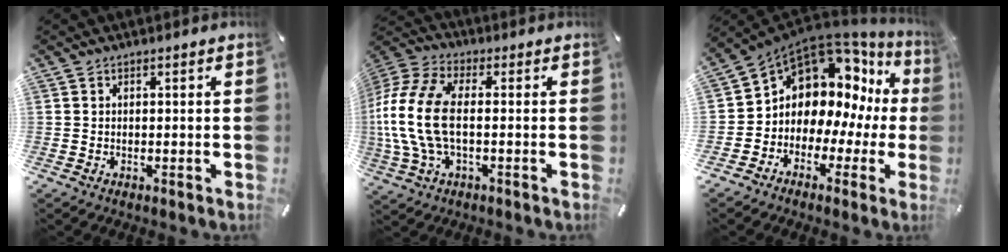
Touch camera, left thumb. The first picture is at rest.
{"total": 14.9, "force": [-1.1, 8.0, 12.6], "torque": [-0.281, -0.005, -0.022]}
{"total": 10.2, "force": [5.2, 8.1, 3.4], "torque": [-0.064, -0.070, 0.098]}